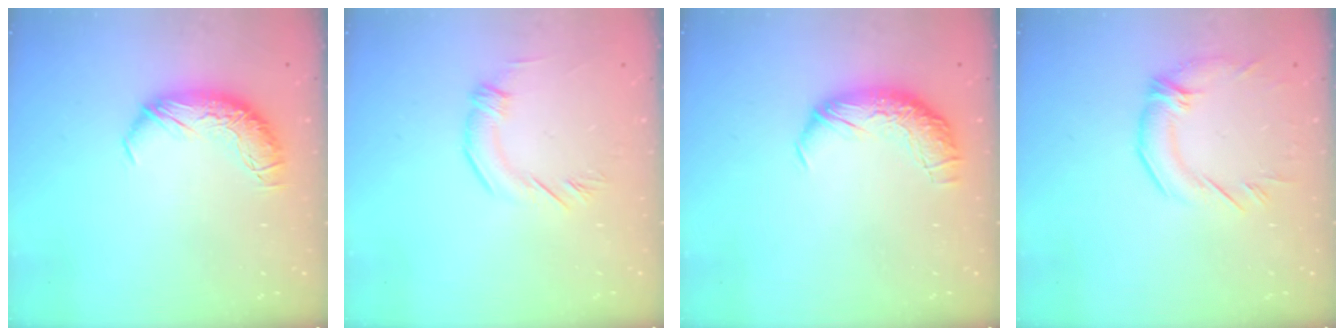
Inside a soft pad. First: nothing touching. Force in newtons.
{"total": 3.1, "press": 2.7, "slide": 1.4}
{"total": 2.4, "press": 1.1, "slide": 2.1}
{"total": 2.0, "press": 1.0, "slide": 1.7}